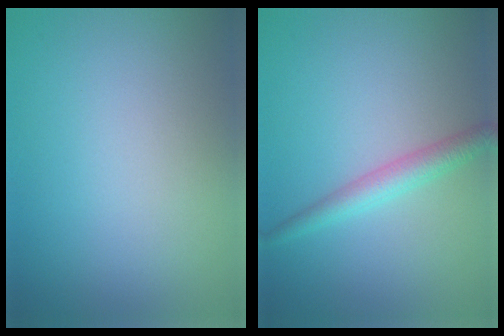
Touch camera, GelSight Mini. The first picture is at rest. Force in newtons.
{"total": 2.5, "press": 2.5, "slide": 0.1}